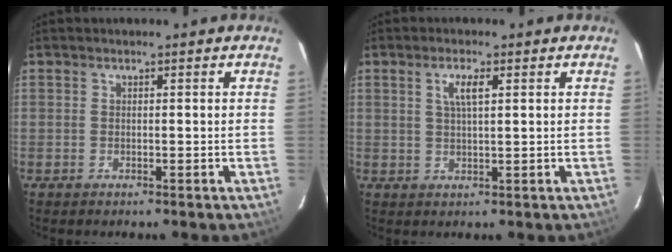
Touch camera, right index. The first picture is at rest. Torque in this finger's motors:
{"motor_torque": [0.03, 0.01, 0.11, 0.04]}